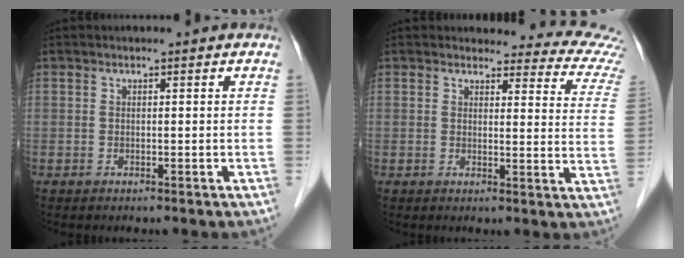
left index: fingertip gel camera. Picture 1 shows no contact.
{"total": 12.8, "force": [12.5, 2.0, 2.0], "torque": [0.014, -0.077, 0.095]}